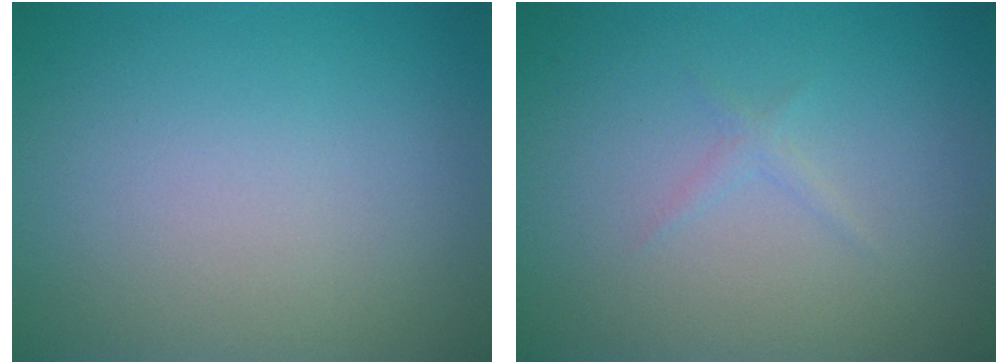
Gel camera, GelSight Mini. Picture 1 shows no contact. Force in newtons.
{"total": 0.7, "press": 0.7, "slide": 0.0}